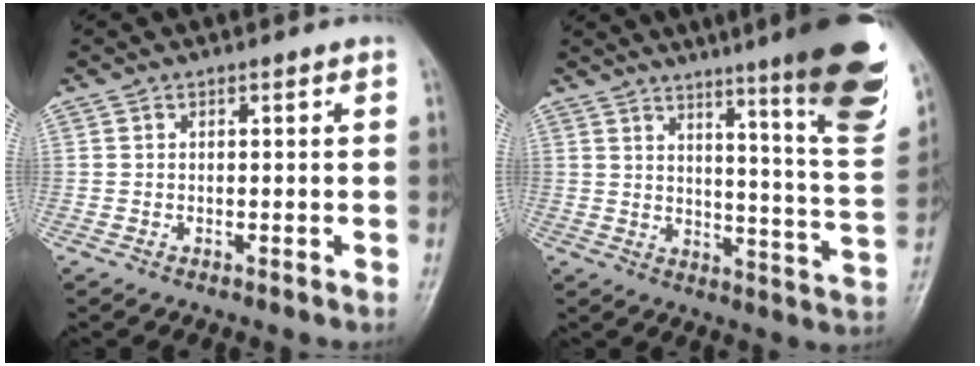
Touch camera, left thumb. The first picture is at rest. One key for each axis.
{"total": 22.8, "fx": 14.1, "fy": 2.3, "fz": 17.7, "tx": -0.212, "ty": -0.077, "tz": 0.184}